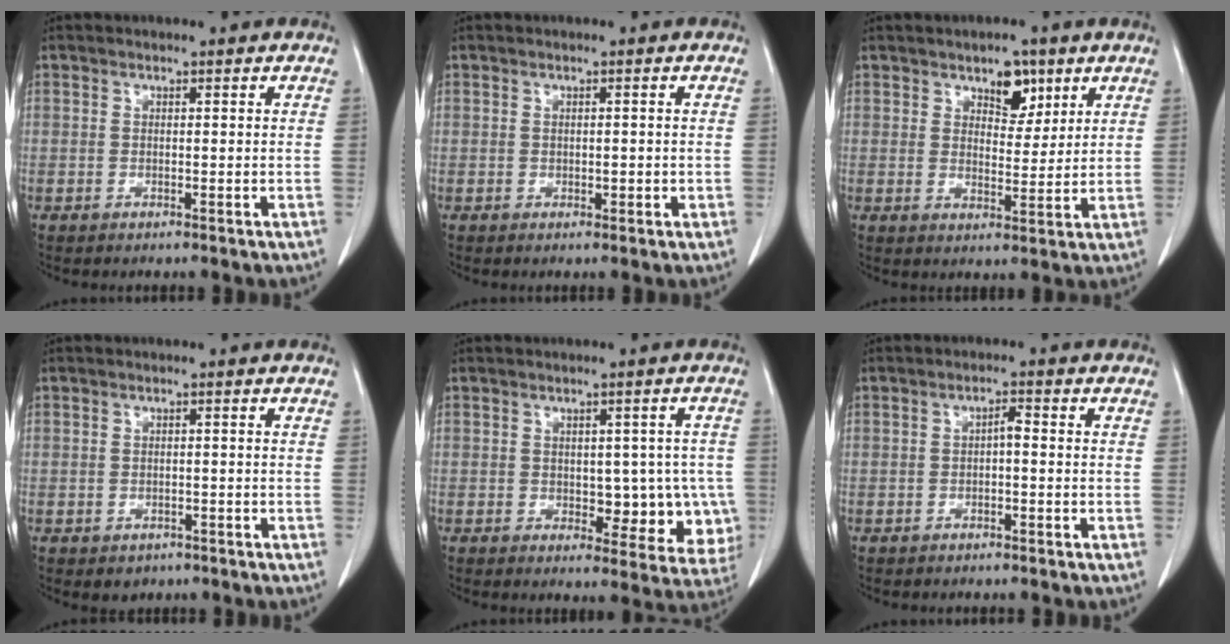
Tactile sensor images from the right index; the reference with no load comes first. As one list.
[{"total": 0.9, "force": [-0.1, 0.5, 0.7], "torque": [-0.010, 0.000, 0.001]}, {"total": 5.1, "force": [3.1, 2.6, 3.1], "torque": [-0.037, 0.000, 0.046]}, {"total": 1.8, "force": [-1.1, 1.4, 0.5], "torque": [-0.002, 0.002, -0.008]}, {"total": 8.4, "force": [-0.9, 4.6, 7.0], "torque": [-0.059, 0.009, -0.001]}, {"total": 1.5, "force": [-0.3, 0.3, 1.5], "torque": [-0.021, 0.005, -0.007]}]